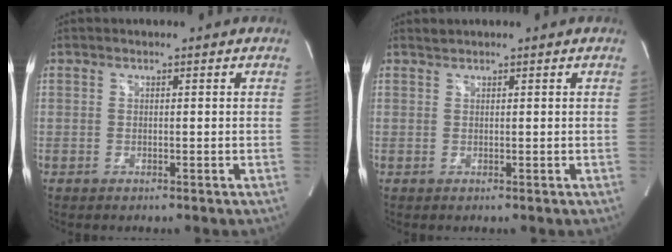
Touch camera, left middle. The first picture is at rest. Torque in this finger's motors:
{"motor_torque": [0.09, 0.03, -0.12, -0.01]}